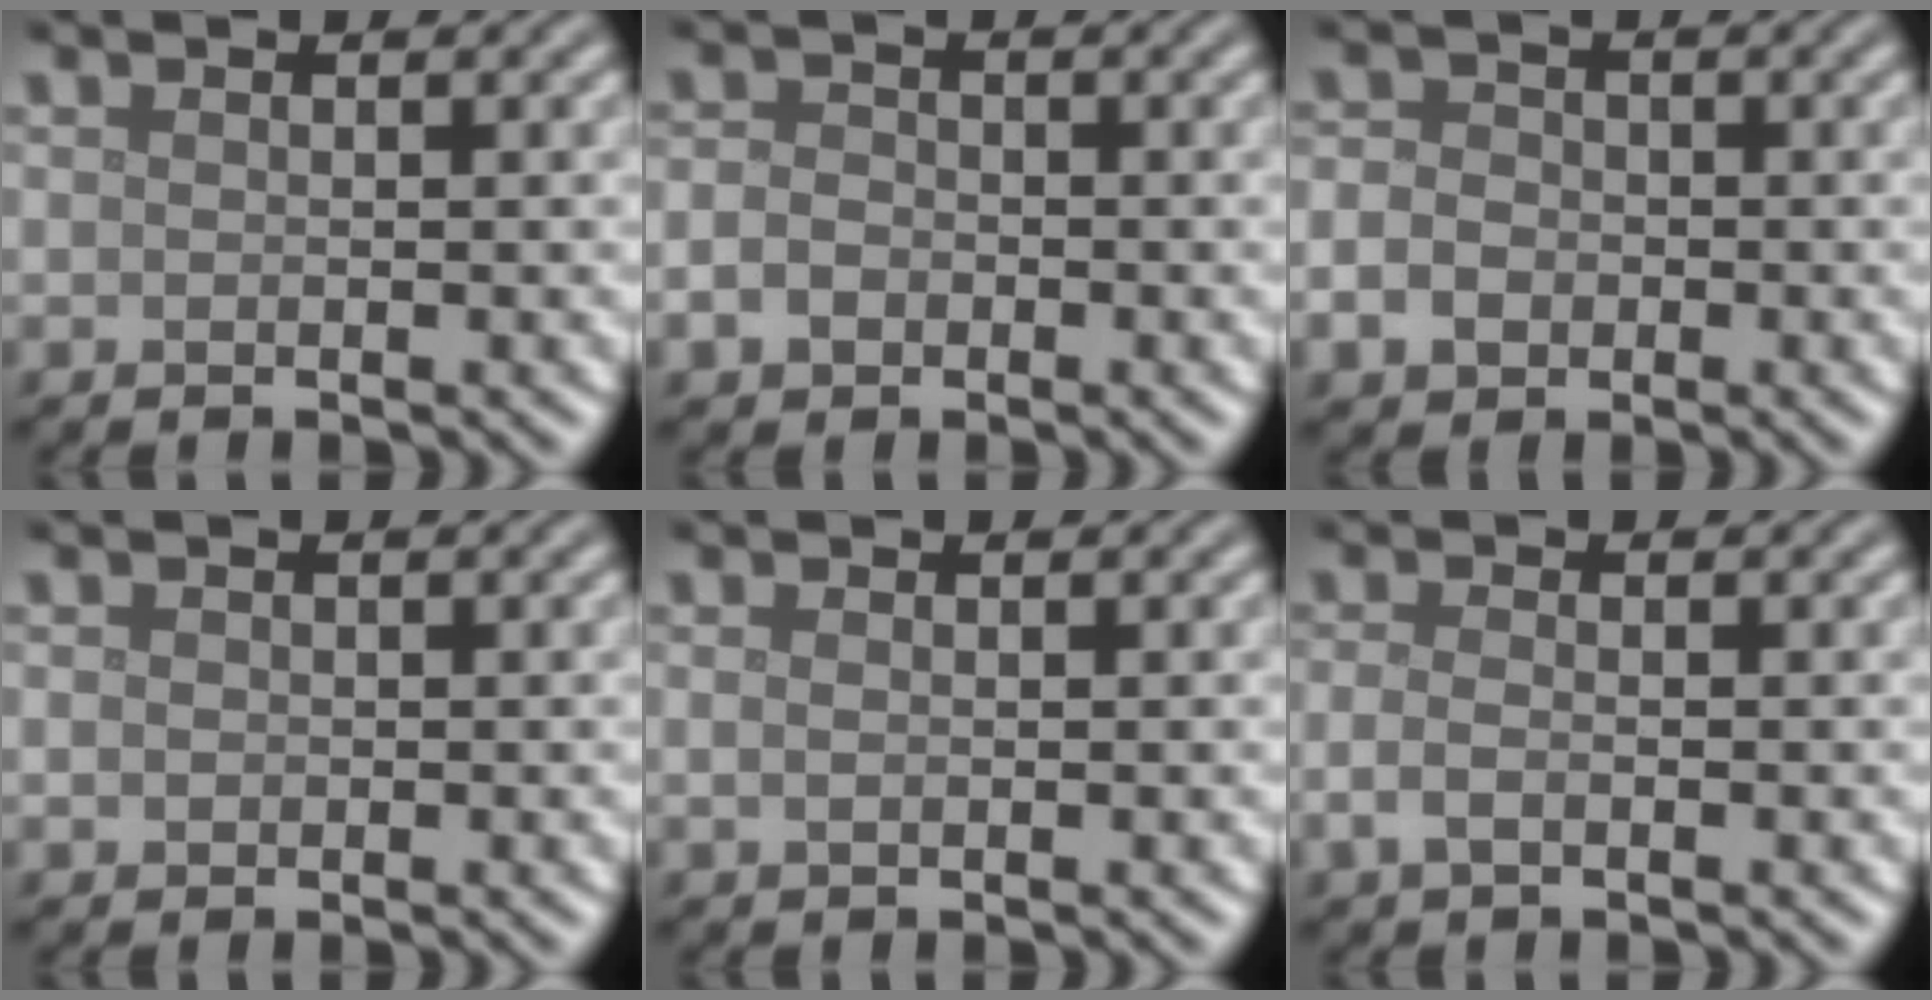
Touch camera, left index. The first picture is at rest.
{"total": 2.3, "force": [-0.8, 1.8, 1.1], "torque": [-0.014, -0.002, -0.020]}
{"total": 3.4, "force": [-0.9, 2.8, 1.7], "torque": [-0.021, -0.004, -0.021]}
{"total": 0.8, "force": [0.0, 0.8, 0.3], "torque": [-0.004, -0.001, -0.002]}
{"total": 0.6, "force": [0.1, 0.4, 0.5], "torque": [-0.013, 0.001, 0.002]}
{"total": 1.7, "force": [-0.6, 0.9, 1.3], "torque": [-0.033, -0.003, -0.016]}